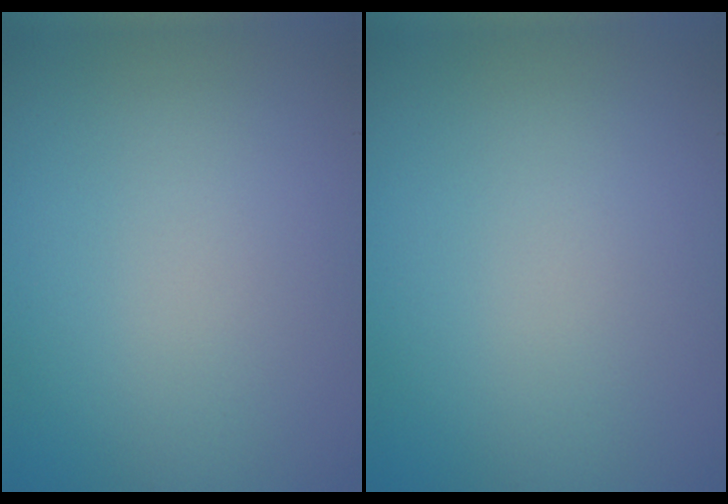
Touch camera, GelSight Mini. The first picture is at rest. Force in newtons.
{"total": 0.0}